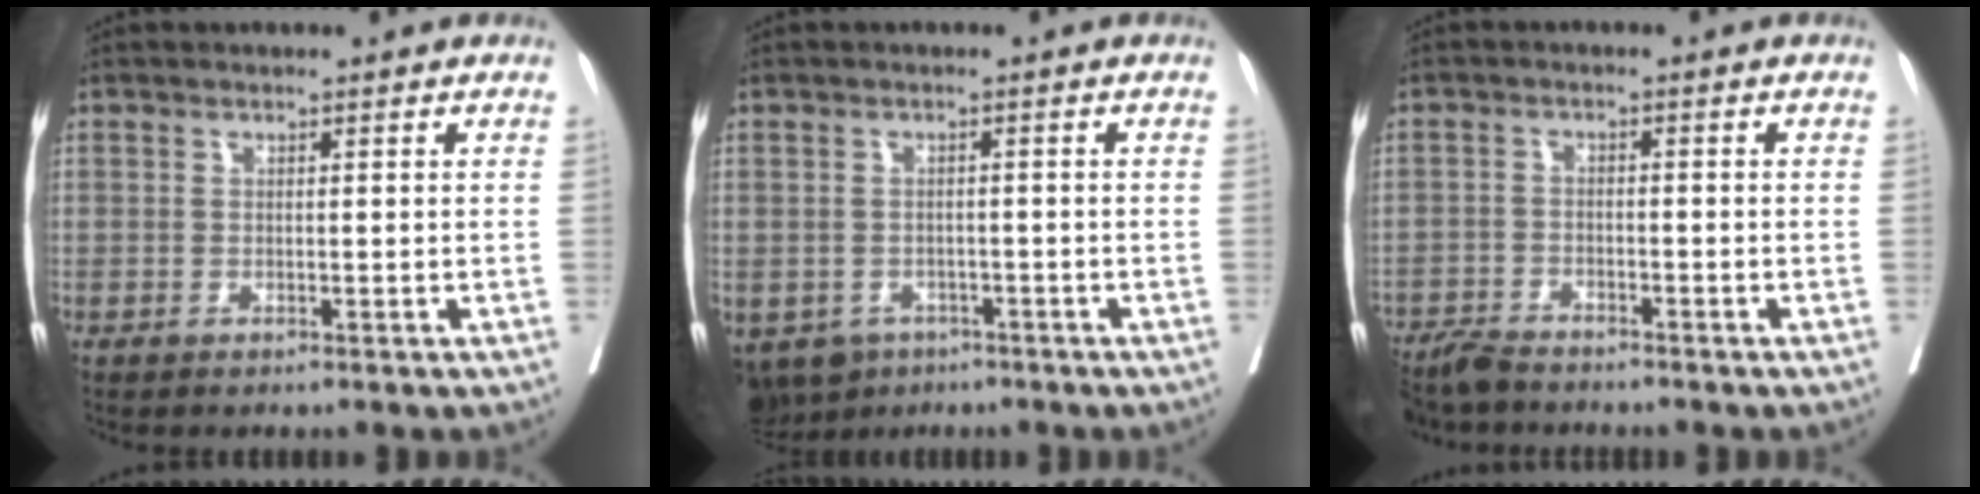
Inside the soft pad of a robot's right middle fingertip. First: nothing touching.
{"total": 7.3, "force": [-4.4, 5.4, 2.1], "torque": [-0.047, -0.005, -0.060]}
{"total": 5.7, "force": [-5.5, 0.7, 1.4], "torque": [-0.015, -0.017, -0.097]}